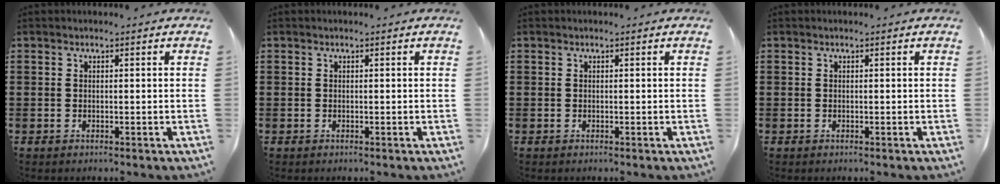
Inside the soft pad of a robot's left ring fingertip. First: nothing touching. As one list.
[{"total": 0.0}, {"total": 0.0}, {"total": 0.0}]